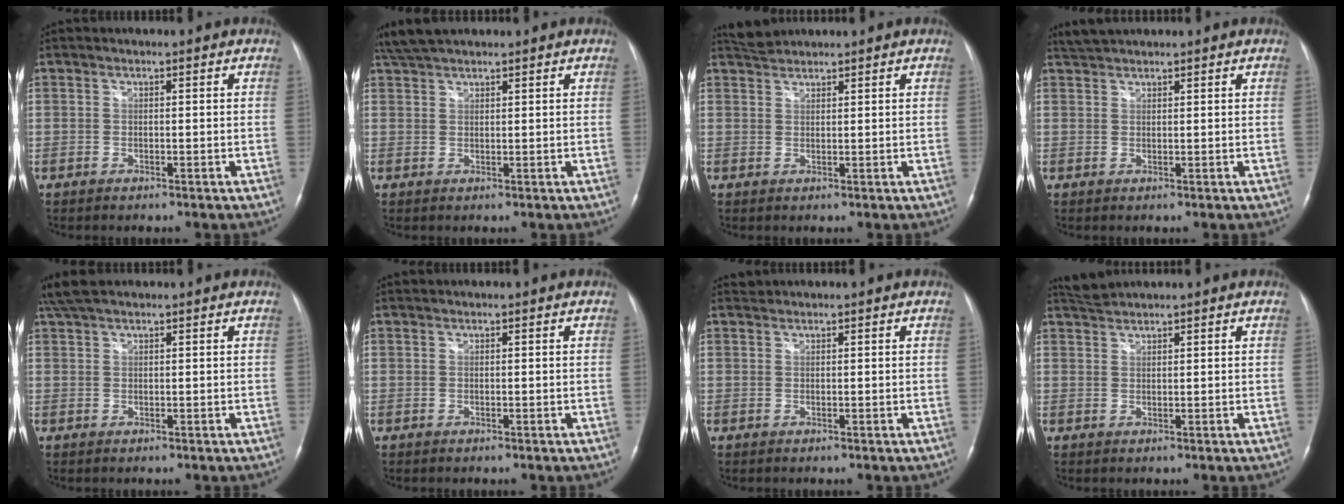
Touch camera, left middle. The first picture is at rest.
{"total": 4.8, "force": [4.3, 1.0, 2.1], "torque": [-0.048, 0.025, 0.083]}
{"total": 2.5, "force": [2.5, 0.2, 0.0], "torque": [-0.009, 0.012, 0.052]}
{"total": 2.7, "force": [2.6, 0.3, 0.6], "torque": [-0.019, 0.017, 0.049]}
{"total": 4.6, "force": [3.8, 1.1, 2.4], "torque": [-0.054, 0.029, 0.074]}
{"total": 0.0}
{"total": 0.6, "force": [0.6, 0.0, -0.3], "torque": [-0.004, 0.009, 0.012]}
{"total": 2.3, "force": [2.2, -0.4, -0.1], "torque": [-0.008, 0.009, 0.052]}